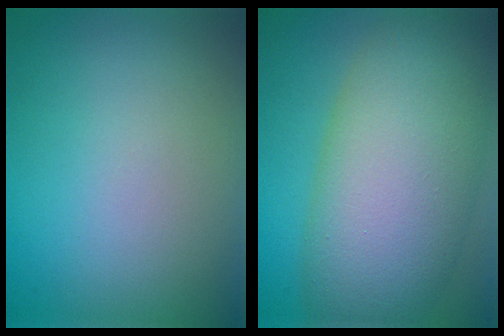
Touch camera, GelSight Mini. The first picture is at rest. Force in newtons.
{"total": 11.4, "press": 11.4, "slide": 0.6}